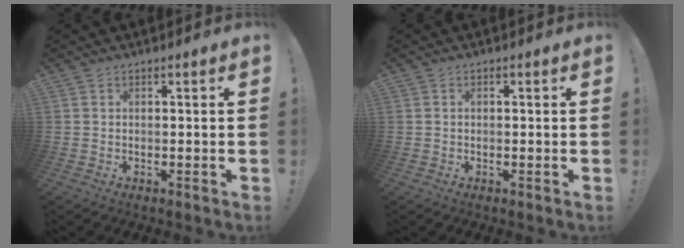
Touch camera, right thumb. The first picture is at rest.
{"total": 0.6, "force": [-0.4, 0.4, 0.2], "torque": [-0.010, 0.005, -0.006]}